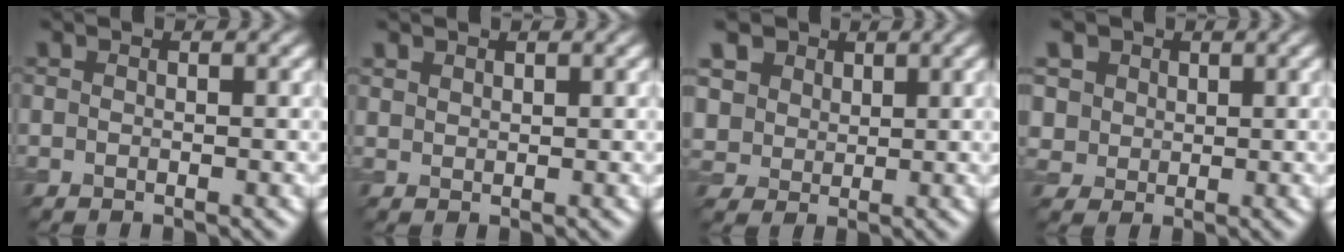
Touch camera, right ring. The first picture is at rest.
{"total": 1.0, "force": [0.9, 0.5, 0.2], "torque": [-0.006, -0.001, 0.021]}
{"total": 6.9, "force": [3.7, 5.2, 2.6], "torque": [-0.085, 0.006, 0.060]}
{"total": 6.5, "force": [3.2, 5.0, 2.6], "torque": [-0.074, 0.011, 0.045]}